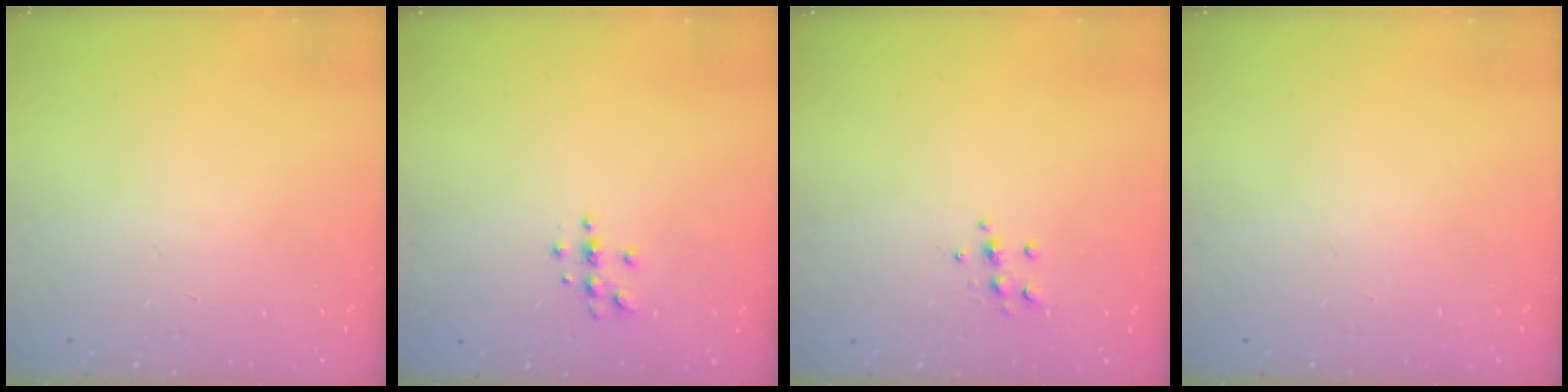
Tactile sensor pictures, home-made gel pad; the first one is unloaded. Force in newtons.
{"total": 3.9, "press": 3.8, "slide": 0.4}
{"total": 7.2, "press": 7.1, "slide": 0.7}
{"total": 0.0}